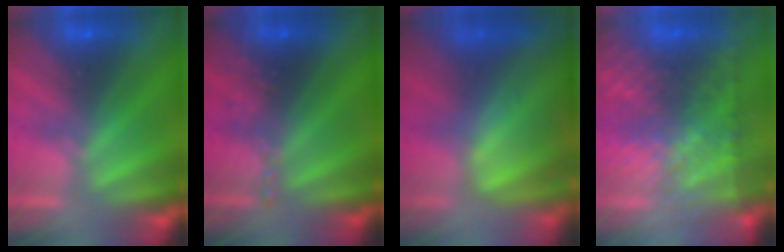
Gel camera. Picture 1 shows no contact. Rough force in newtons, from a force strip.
{"total": 2.5}
{"total": 7.8}
{"total": 6.4}